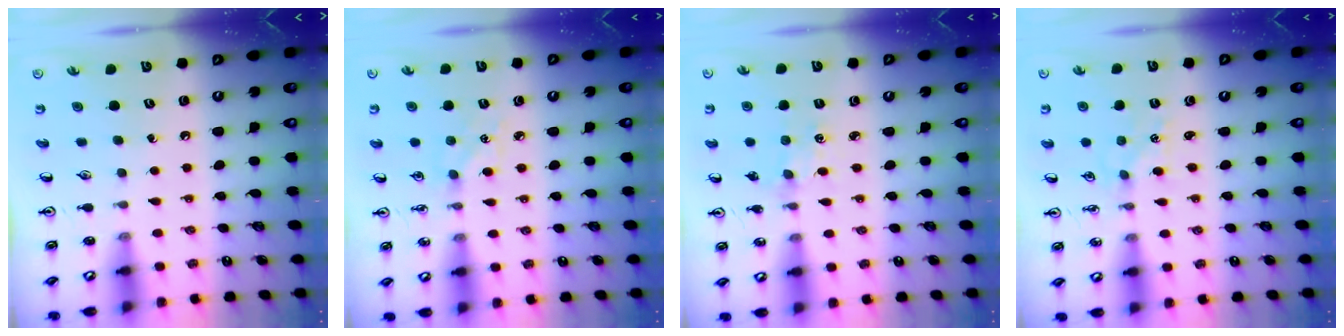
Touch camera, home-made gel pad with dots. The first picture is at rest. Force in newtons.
{"total": 5.7, "press": 5.7, "slide": 0.8}
{"total": 1.4, "press": 1.4, "slide": 0.2}
{"total": 2.3, "press": 2.3, "slide": 0.3}